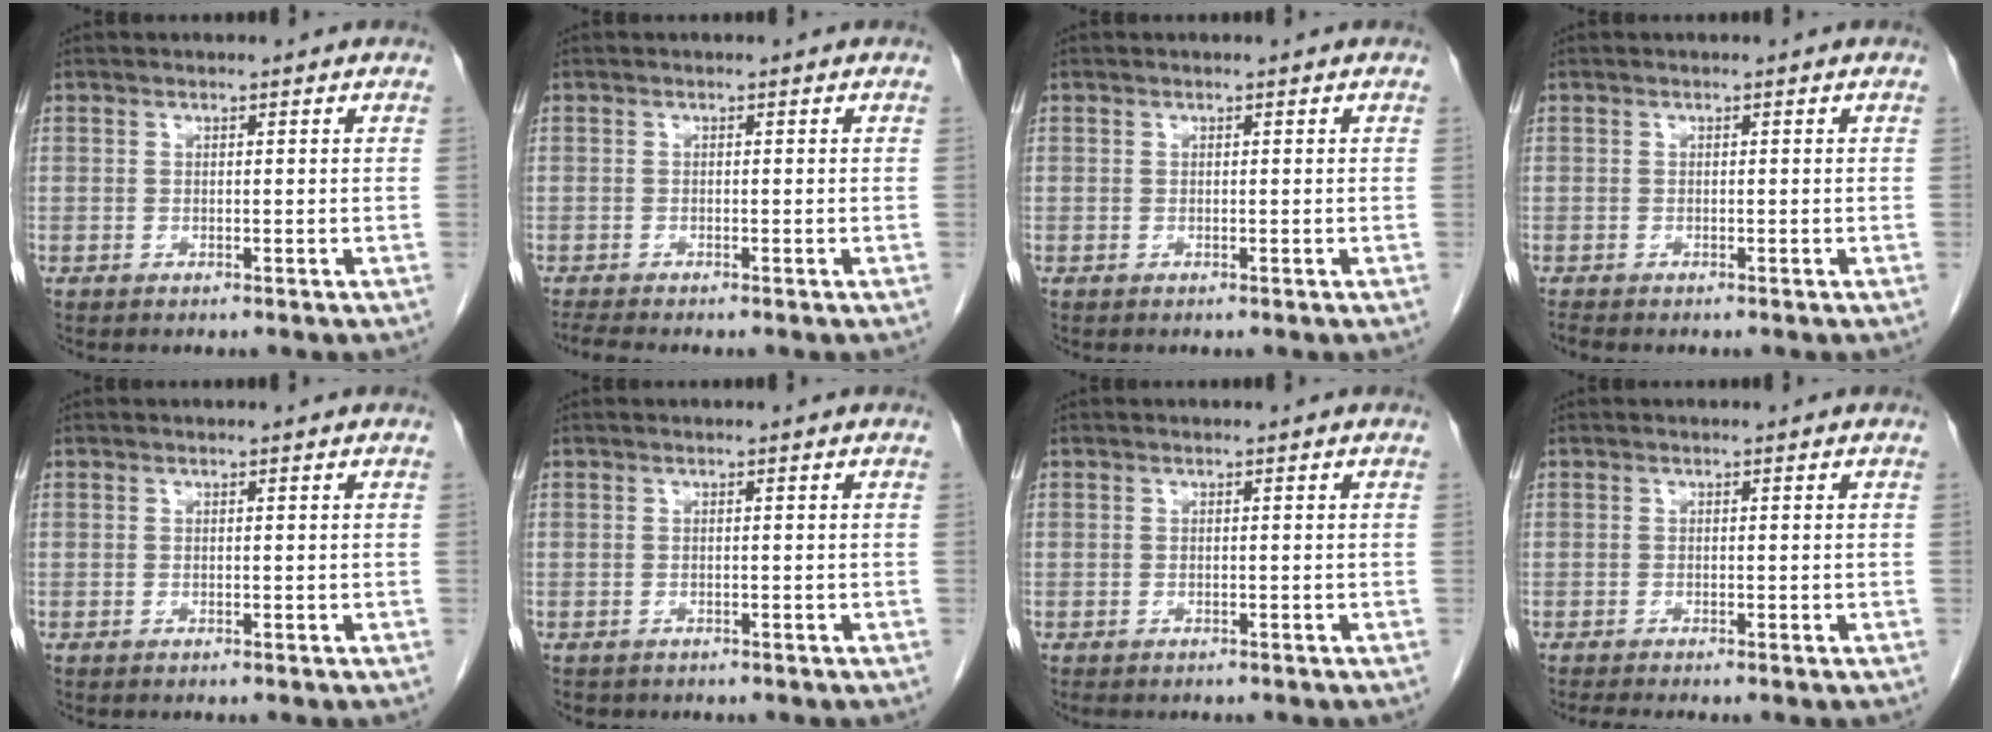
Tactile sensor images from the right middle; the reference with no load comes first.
{"total": 1.9, "force": [-1.7, -0.4, 0.6], "torque": [-0.020, -0.008, -0.035]}
{"total": 0.0}
{"total": 0.6, "force": [-0.6, -0.1, 0.1], "torque": [-0.012, -0.004, -0.014]}
{"total": 0.0}
{"total": 1.3, "force": [-1.0, 0.8, 0.2], "torque": [-0.014, -0.001, -0.013]}
{"total": 1.9, "force": [-1.6, 0.8, 0.7], "torque": [-0.013, -0.004, -0.017]}
{"total": 1.5, "force": [-1.3, -0.3, 0.7], "torque": [-0.019, -0.005, -0.026]}